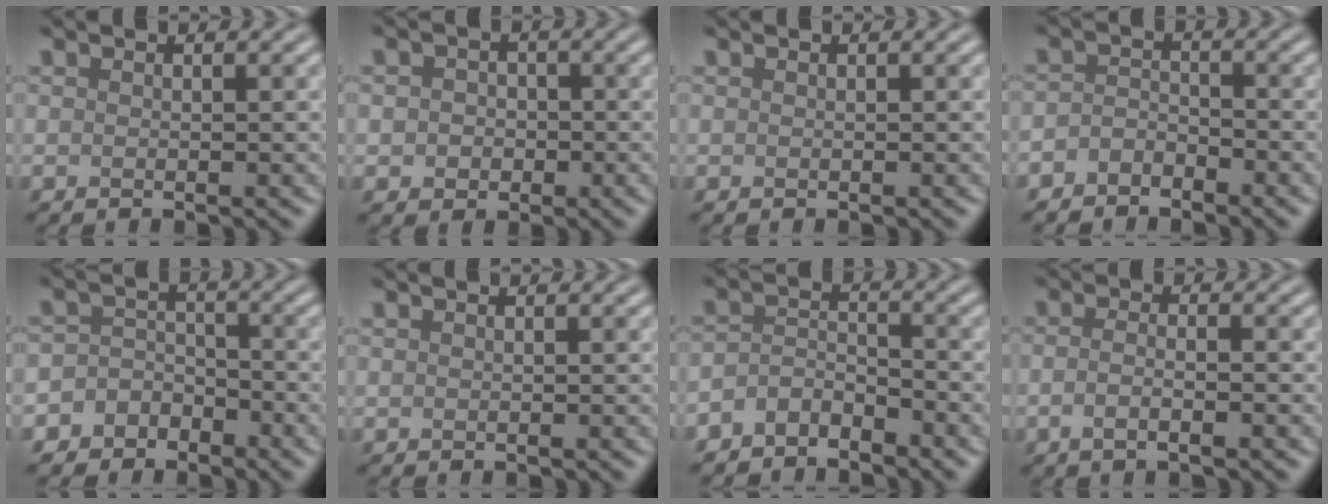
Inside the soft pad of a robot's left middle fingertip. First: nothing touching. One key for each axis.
{"total": 2.4, "fx": -0.2, "fy": 2.2, "fz": 1.0, "tx": -0.001, "ty": -0.003, "tz": -0.012}
{"total": 0.0}
{"total": 1.9, "fx": -1.5, "fy": 0.9, "fz": 0.5, "tx": -0.010, "ty": 0.006, "tz": -0.035}
{"total": 4.5, "fx": -2.9, "fy": 3.5, "fz": 0.2, "tx": 0.036, "ty": 0.004, "tz": -0.068}
{"total": 0.0}
{"total": 2.8, "fx": -2.4, "fy": 1.1, "fz": 0.9, "tx": -0.021, "ty": 0.006, "tz": -0.053}
{"total": 2.4, "fx": -0.9, "fy": 0.8, "fz": 2.1, "tx": -0.033, "ty": -0.002, "tz": -0.021}